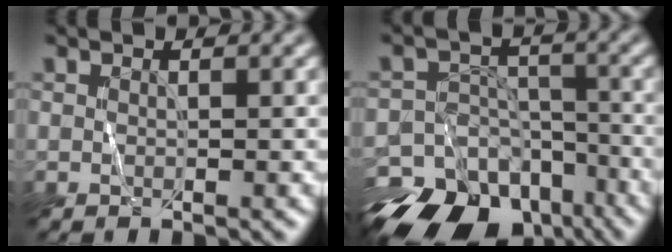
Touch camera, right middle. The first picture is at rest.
{"total": 18.2, "force": [-13.1, 11.0, 6.2], "torque": [-0.116, -0.049, -0.195]}